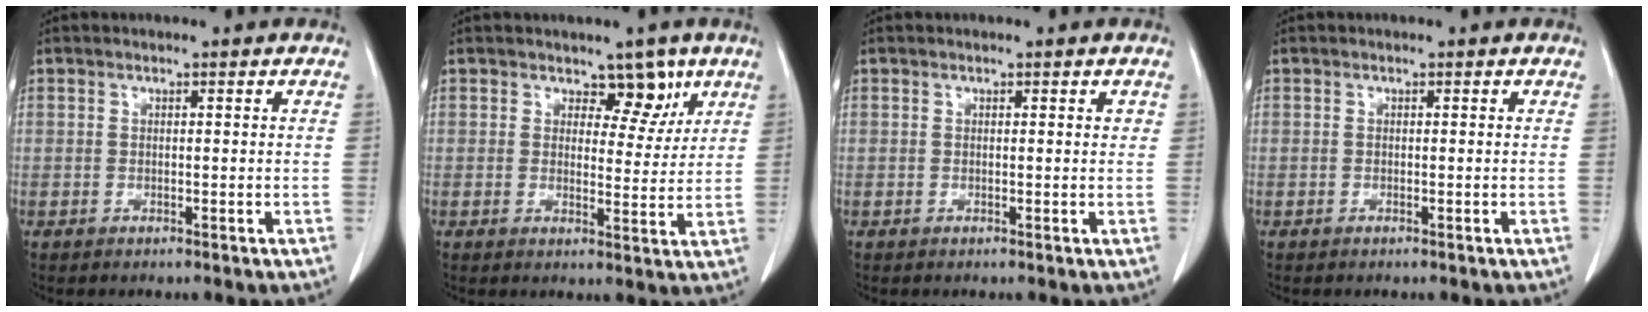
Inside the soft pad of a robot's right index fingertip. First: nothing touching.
{"total": 4.6, "force": [2.9, 2.7, 2.3], "torque": [-0.013, -0.003, 0.040]}
{"total": 0.6, "force": [0.3, 0.3, 0.5], "torque": [-0.003, 0.000, 0.002]}
{"total": 0.0}